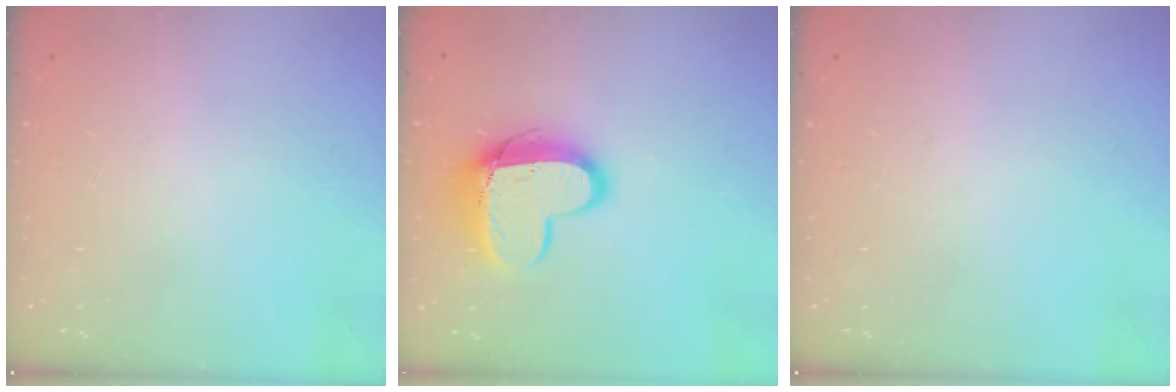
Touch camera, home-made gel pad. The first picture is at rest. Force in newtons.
{"total": 13.2, "press": 13.2, "slide": 1.2}
{"total": 0.0}